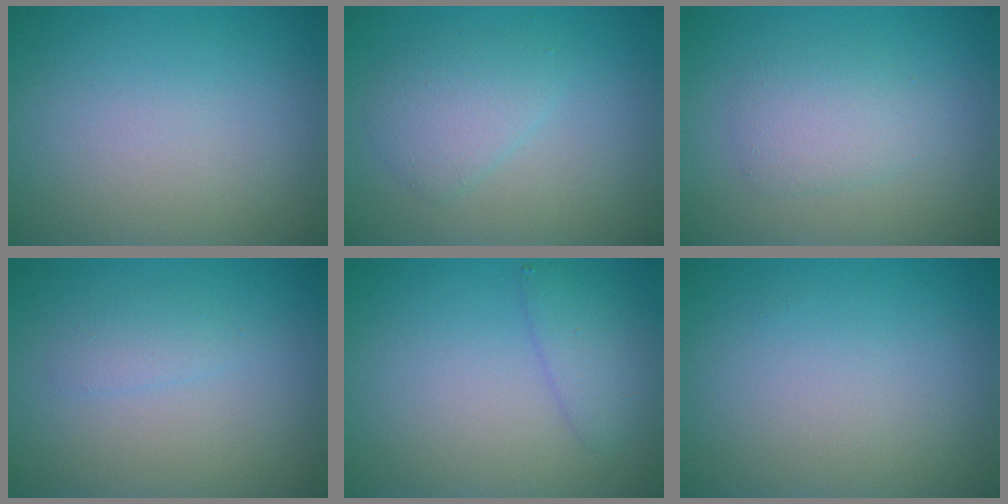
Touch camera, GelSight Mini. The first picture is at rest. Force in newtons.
{"total": 2.6, "press": 2.6, "slide": 0.2}
{"total": 2.4, "press": 2.4, "slide": 0.1}
{"total": 1.2, "press": 1.2, "slide": 0.1}
{"total": 2.3, "press": 2.3, "slide": 0.1}
{"total": 0.0}